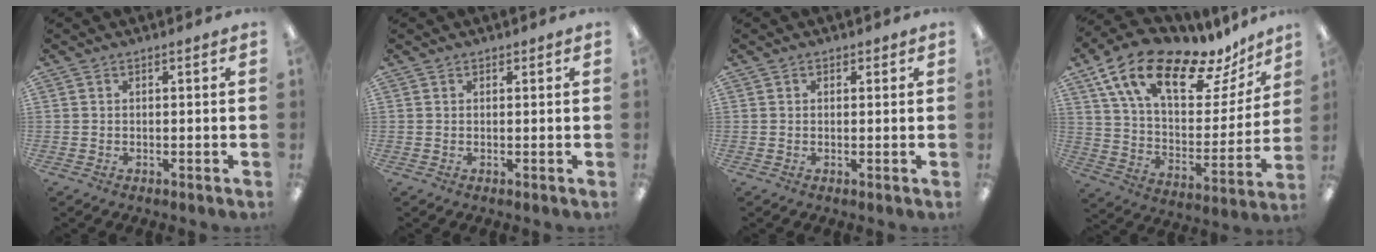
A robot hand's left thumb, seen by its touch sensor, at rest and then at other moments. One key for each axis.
{"total": 0.6, "fx": 0.5, "fy": 0.3, "fz": 0.0, "tx": 0.000, "ty": 0.001, "tz": 0.009}
{"total": 1.0, "fx": 0.5, "fy": 0.8, "fz": 0.2, "tx": 0.005, "ty": 0.001, "tz": 0.007}
{"total": 21.2, "fx": 14.2, "fy": 8.9, "fz": 13.1, "tx": -0.217, "ty": -0.082, "tz": 0.241}